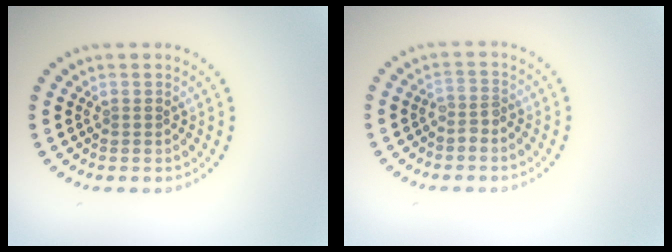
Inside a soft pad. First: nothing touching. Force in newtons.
{"total": 1.3, "press": 1.0, "slide": 0.9}